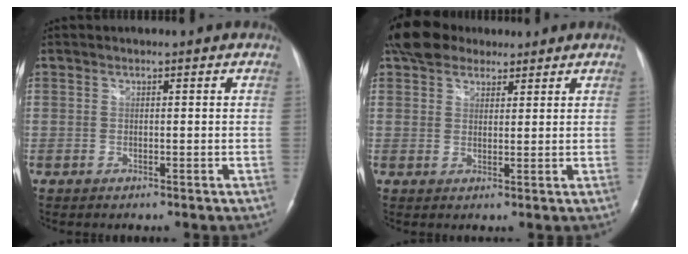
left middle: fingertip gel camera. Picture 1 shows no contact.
{"total": 7.0, "force": [5.5, 3.8, 2.3], "torque": [-0.046, 0.030, 0.101]}